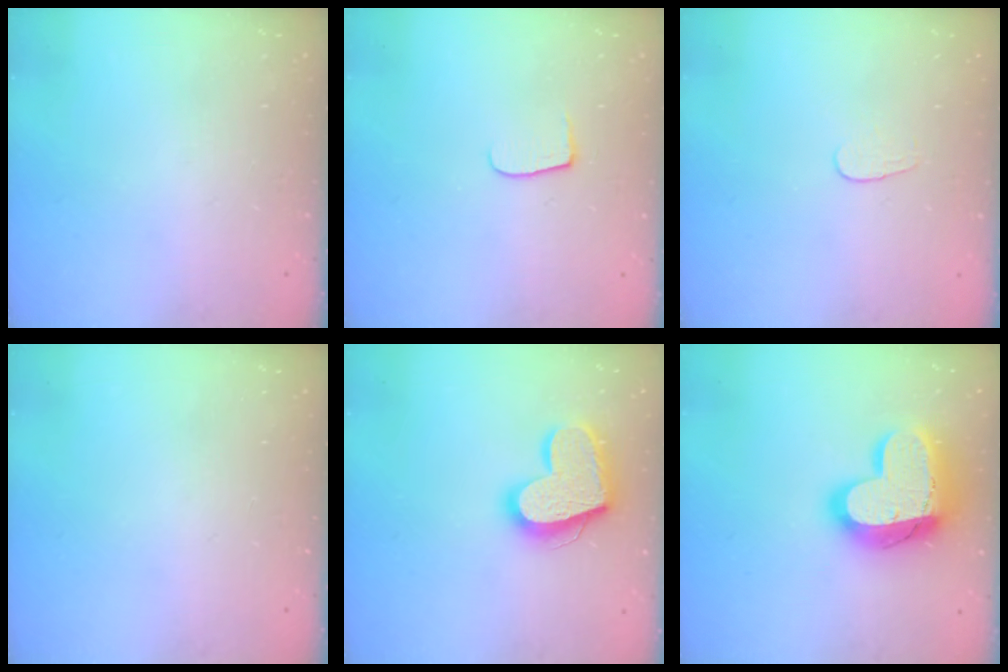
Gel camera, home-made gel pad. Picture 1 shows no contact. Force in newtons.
{"total": 6.0, "press": 6.0, "slide": 0.6}
{"total": 4.0, "press": 4.0, "slide": 0.3}
{"total": 0.0}
{"total": 17.7, "press": 17.7, "slide": 1.5}
{"total": 19.7, "press": 19.7, "slide": 1.4}